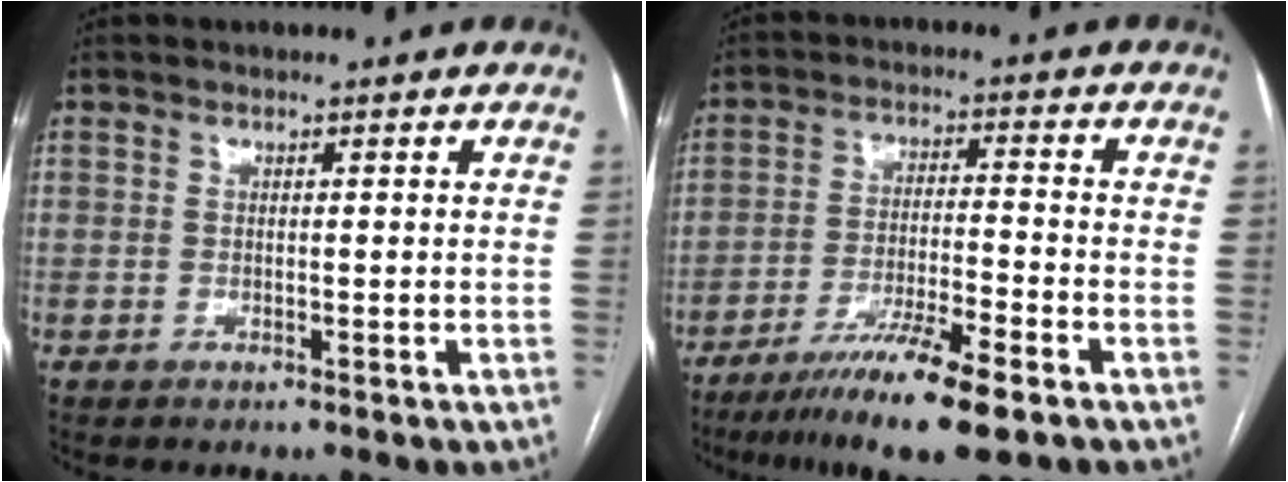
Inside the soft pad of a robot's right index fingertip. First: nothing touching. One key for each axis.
{"total": 11.3, "fx": -7.6, "fy": 0.5, "fz": 8.4, "tx": -0.147, "ty": -0.029, "tz": -0.130}